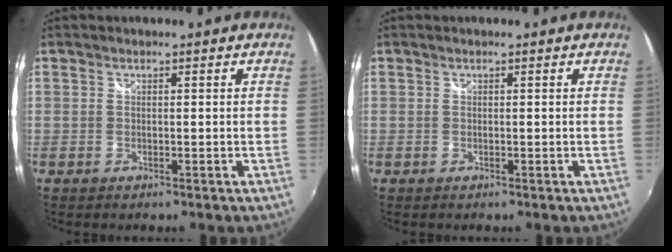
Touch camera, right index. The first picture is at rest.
{"total": 0.0}